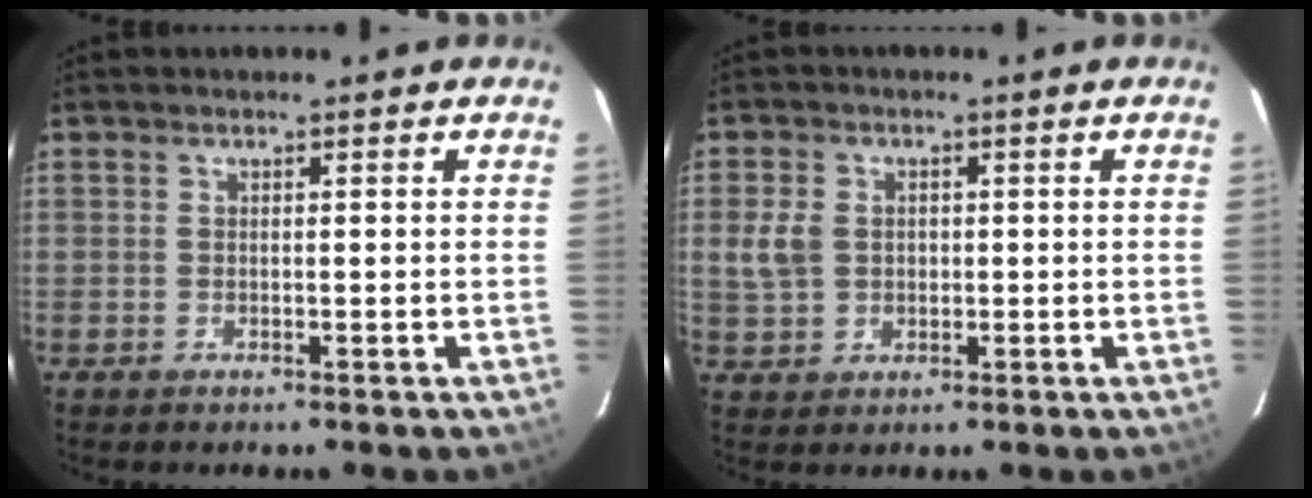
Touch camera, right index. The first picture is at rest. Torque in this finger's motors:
{"motor_torque": [0.60, 0.01, 0.37, 0.07]}